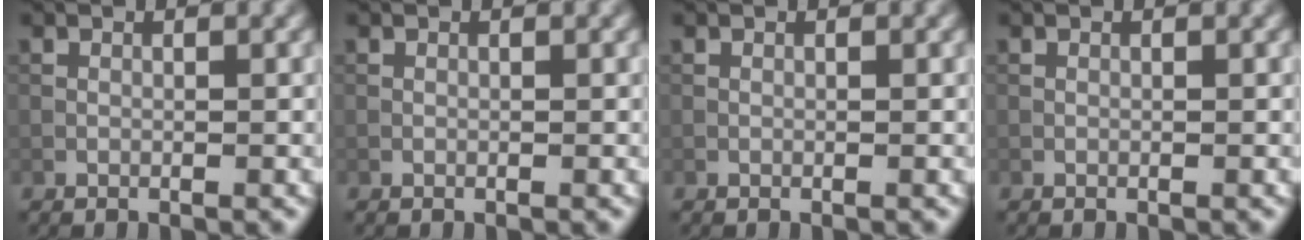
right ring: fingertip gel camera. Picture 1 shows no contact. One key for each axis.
{"total": 0.0}
{"total": 0.0}
{"total": 0.0}